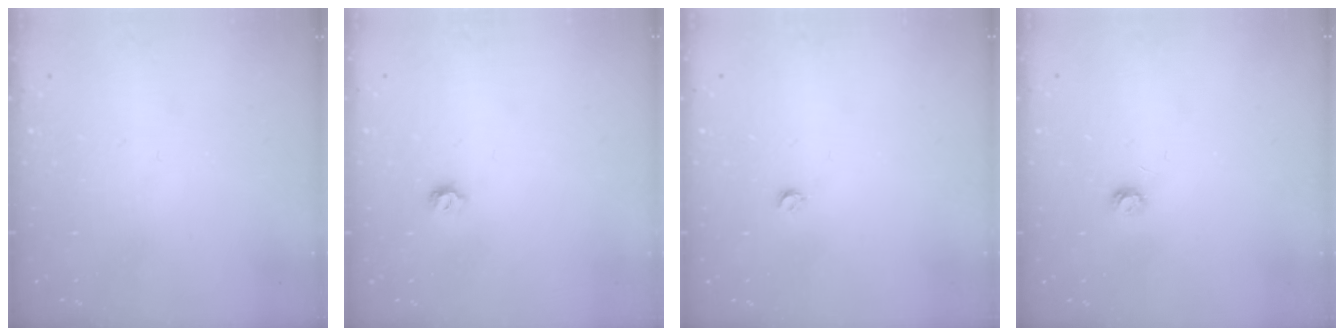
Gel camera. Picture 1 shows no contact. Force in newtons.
{"total": 5.5, "press": 5.5, "slide": 0.5}
{"total": 2.9, "press": 2.8, "slide": 0.5}
{"total": 4.2, "press": 4.2, "slide": 0.5}